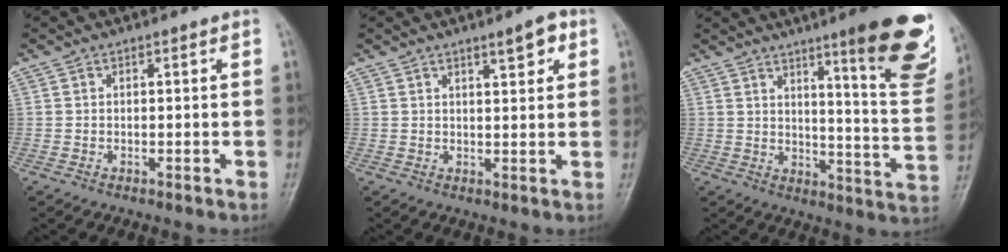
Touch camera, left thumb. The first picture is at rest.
{"total": 4.1, "force": [2.3, 1.2, 3.2], "torque": [-0.038, -0.012, 0.033]}
{"total": 19.6, "force": [11.3, 2.8, 15.7], "torque": [-0.167, -0.069, 0.155]}